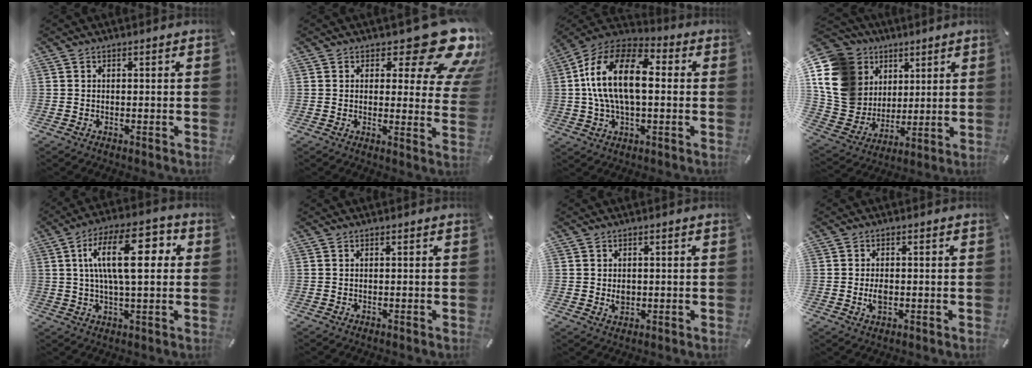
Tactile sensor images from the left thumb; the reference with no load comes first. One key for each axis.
{"total": 16.0, "fx": 9.1, "fy": 6.2, "fz": 11.6, "tx": -0.139, "ty": -0.070, "tz": 0.149}
{"total": 17.2, "fx": 1.3, "fy": 9.9, "fz": 14.0, "tx": -0.301, "ty": 0.009, "tz": 0.020}
{"total": 16.9, "fx": 5.1, "fy": 15.1, "fz": 5.8, "tx": -0.123, "ty": -0.025, "tz": 0.111}
{"total": 16.6, "fx": 3.8, "fy": 6.6, "fz": 14.7, "tx": -0.255, "ty": 0.003, "tz": 0.058}
{"total": 0.0}
{"total": 2.3, "fx": 0.0, "fy": 2.1, "fz": 1.0, "tx": -0.013, "ty": 0.001, "tz": -0.003}
{"total": 2.9, "fx": -0.4, "fy": 1.9, "fz": 2.2, "tx": -0.046, "ty": 0.000, "tz": -0.008}